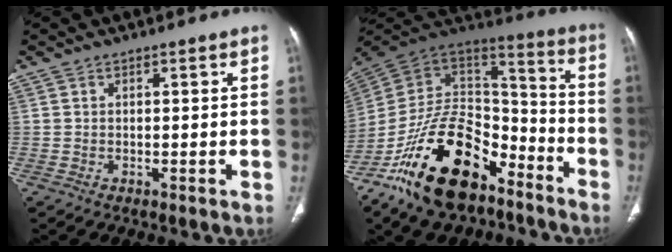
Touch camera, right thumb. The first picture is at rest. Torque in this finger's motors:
{"motor_torque": [3.22, 1.79, 1.23, -1.54, 0.68]}